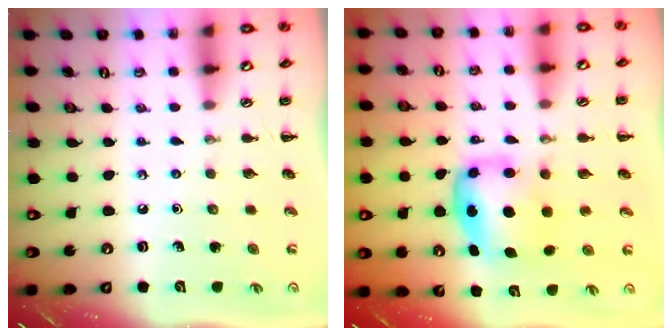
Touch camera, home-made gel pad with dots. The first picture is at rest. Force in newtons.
{"total": 5.9, "press": 5.7, "slide": 1.3}